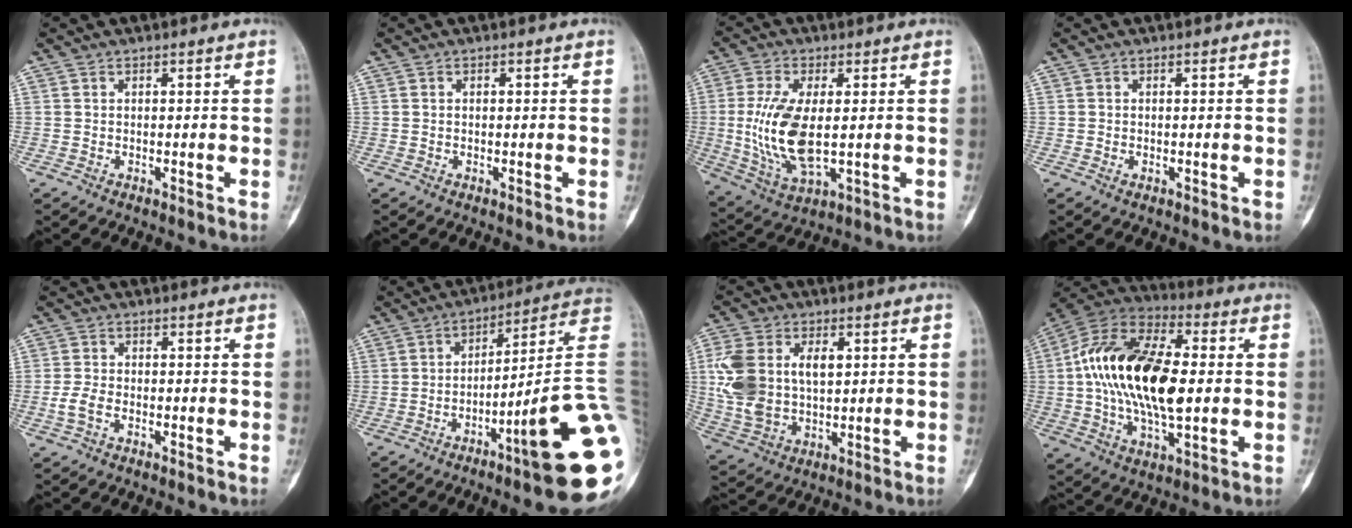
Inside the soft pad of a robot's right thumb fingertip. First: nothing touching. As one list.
[{"total": 0.0}, {"total": 13.1, "force": [-0.3, 5.5, 11.9], "torque": [-0.254, -0.012, 0.004]}, {"total": 0.6, "force": [-0.1, 0.5, 0.4], "torque": [-0.007, 0.000, -0.001]}, {"total": 3.1, "force": [-1.1, 1.7, 2.3], "torque": [-0.057, 0.008, -0.024]}, {"total": 21.2, "force": [-6.2, 1.4, 20.2], "torque": [-0.217, 0.039, -0.092]}, {"total": 14.0, "force": [2.3, 8.9, 10.6], "torque": [-0.214, 0.004, 0.049]}, {"total": 23.7, "force": [0.7, 12.2, 20.3], "torque": [-0.378, 0.013, 0.007]}]